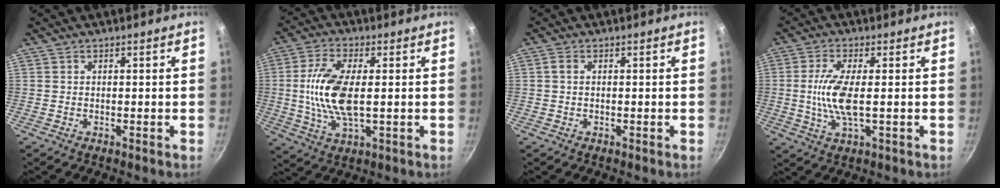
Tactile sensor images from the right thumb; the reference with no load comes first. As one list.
[{"total": 12.0, "force": [0.5, 5.4, 10.7], "torque": [-0.217, 0.003, 0.006]}, {"total": 1.1, "force": [0.2, 0.7, 0.8], "torque": [-0.017, 0.004, 0.002]}, {"total": 8.2, "force": [-0.1, 2.5, 7.8], "torque": [-0.170, -0.003, -0.005]}]